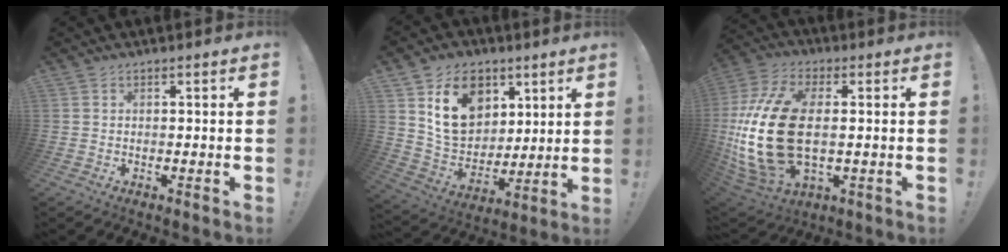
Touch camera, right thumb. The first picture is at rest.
{"total": 17.2, "force": [7.5, 13.1, 8.4], "torque": [-0.132, -0.034, 0.145]}
{"total": 24.6, "force": [0.2, 13.9, 20.3], "torque": [-0.413, 0.002, 0.014]}